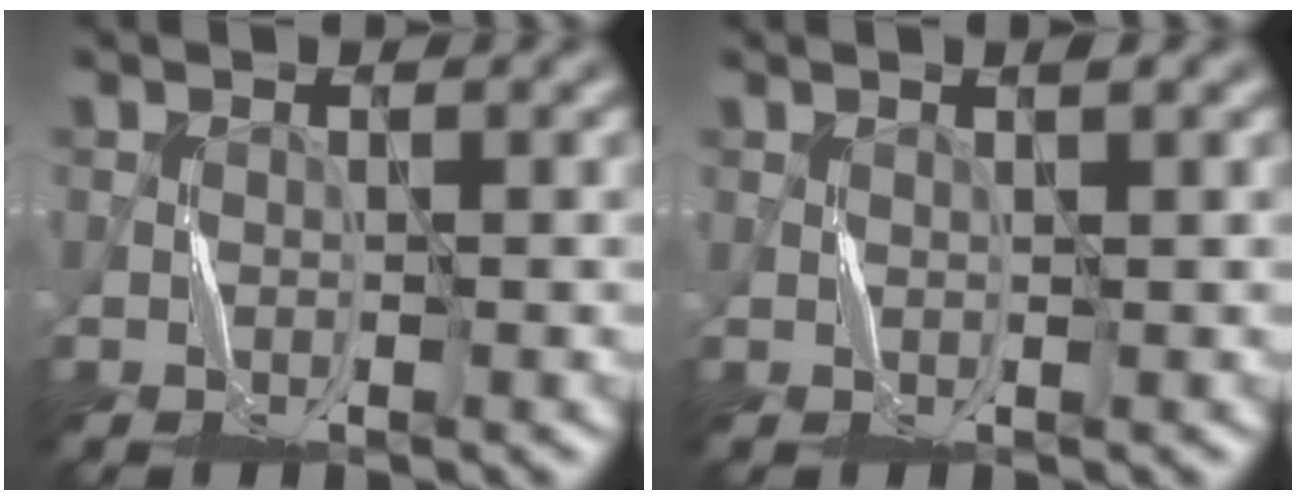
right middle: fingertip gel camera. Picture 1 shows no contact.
{"total": 0.8, "force": [0.6, 0.0, 0.6], "torque": [-0.008, 0.001, 0.009]}